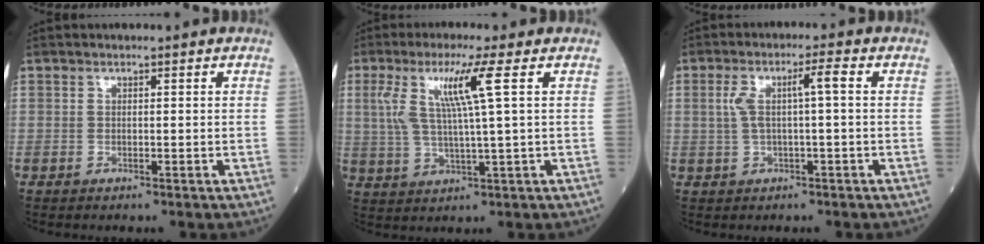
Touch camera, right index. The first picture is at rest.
{"total": 7.9, "force": [2.6, -0.7, 7.4], "torque": [-0.157, 0.009, 0.057]}
{"total": 4.8, "force": [0.6, 0.4, 4.7], "torque": [-0.097, 0.024, 0.017]}